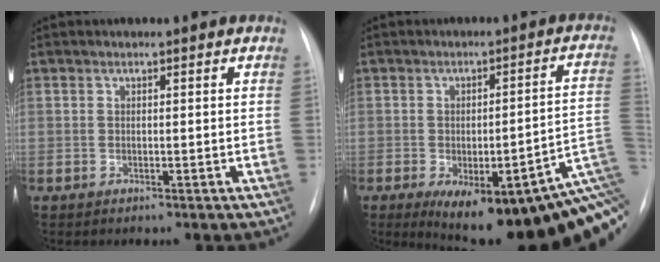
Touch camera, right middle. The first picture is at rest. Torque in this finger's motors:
{"motor_torque": [1.10, -1.04, 0.94, 0.14]}